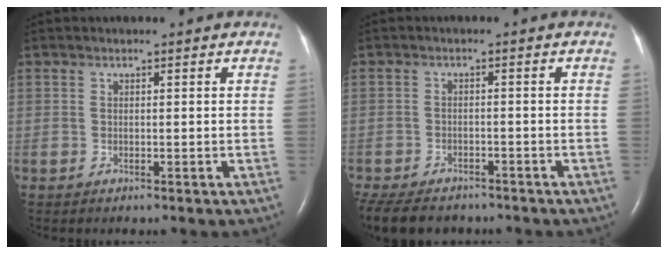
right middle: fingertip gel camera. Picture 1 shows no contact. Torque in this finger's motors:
{"motor_torque": [0.42, -0.40, 0.06, 0.02]}